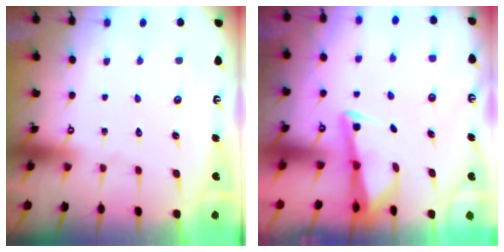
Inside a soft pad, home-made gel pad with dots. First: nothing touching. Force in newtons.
{"total": 3.2, "press": 3.2, "slide": 0.4}